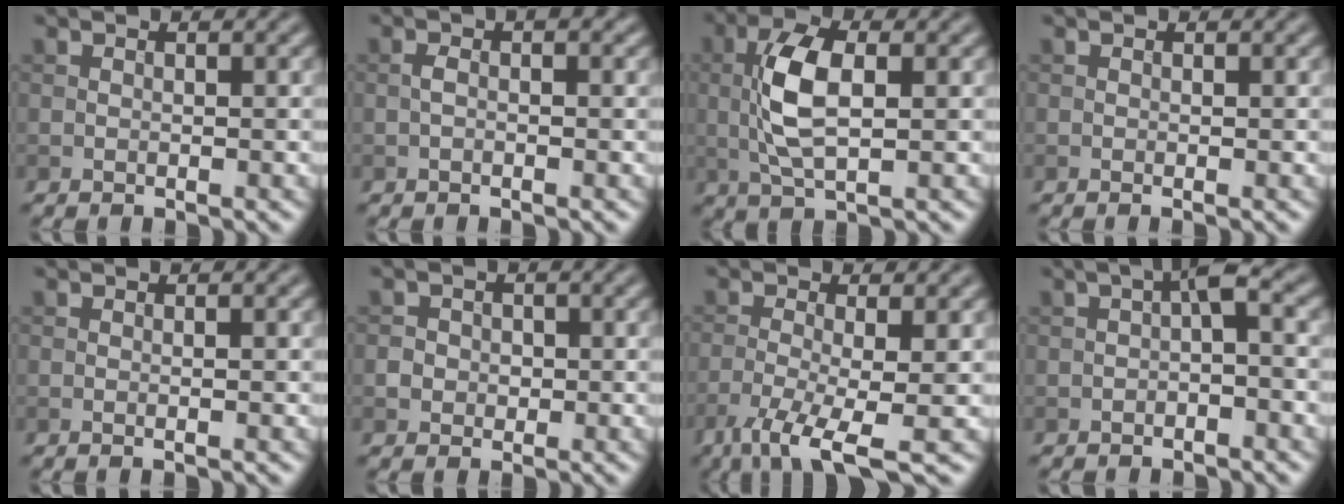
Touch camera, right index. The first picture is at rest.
{"total": 1.4, "force": [-0.2, 0.5, 1.3], "torque": [-0.026, 0.005, -0.007]}
{"total": 6.0, "force": [0.5, 2.7, 5.4], "torque": [-0.116, 0.005, 0.008]}
{"total": 0.6, "force": [-0.1, 0.2, 0.5], "torque": [-0.007, -0.005, -0.004]}
{"total": 0.9, "force": [-0.1, 0.2, 0.8], "torque": [-0.010, -0.002, -0.004]}
{"total": 1.6, "force": [-0.2, 1.5, 0.4], "torque": [0.002, -0.004, -0.005]}
{"total": 6.0, "force": [-3.2, 1.2, 4.9], "torque": [-0.094, -0.010, -0.067]}
{"total": 2.3, "force": [-0.4, 0.5, 2.2], "torque": [-0.035, 0.008, -0.009]}